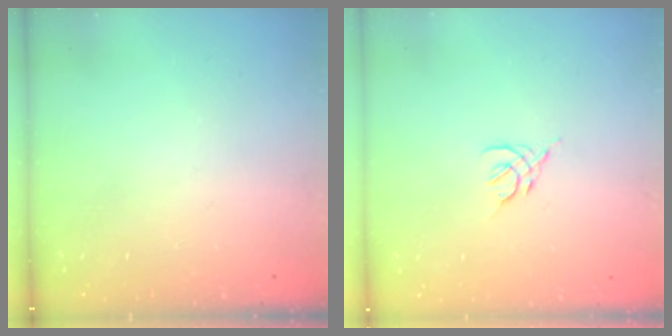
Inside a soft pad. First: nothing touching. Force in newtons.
{"total": 2.4, "press": 2.3, "slide": 0.6}